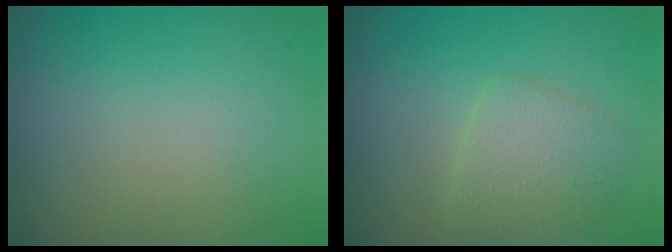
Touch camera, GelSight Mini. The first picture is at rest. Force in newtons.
{"total": 3.0, "press": 3.0, "slide": 0.1}